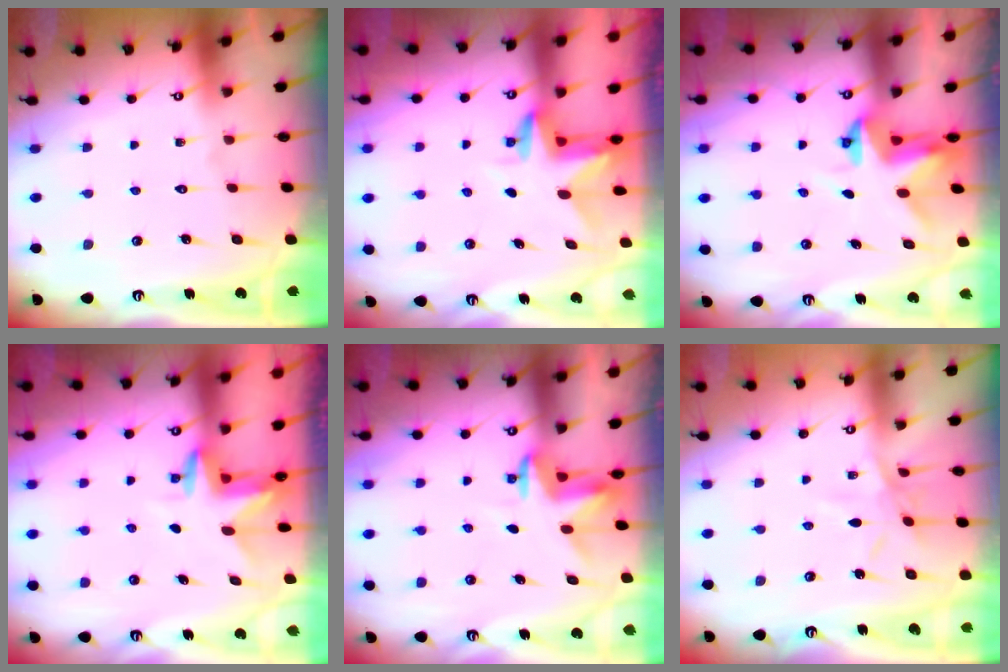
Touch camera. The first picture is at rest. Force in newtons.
{"total": 3.1, "press": 3.1, "slide": 0.2}
{"total": 3.8, "press": 3.8, "slide": 0.3}
{"total": 3.3, "press": 3.3, "slide": 0.3}
{"total": 3.5, "press": 3.5, "slide": 0.3}
{"total": 6.4, "press": 6.3, "slide": 0.7}